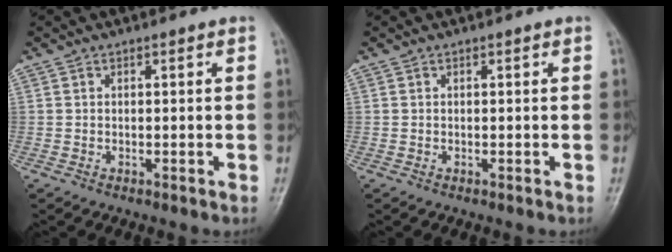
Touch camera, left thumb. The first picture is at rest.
{"total": 0.0}